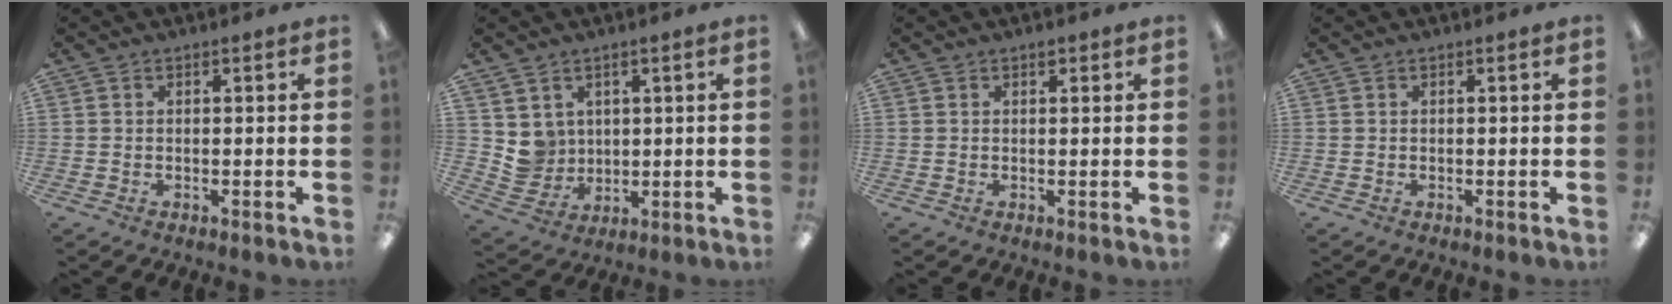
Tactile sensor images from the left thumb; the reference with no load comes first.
{"total": 6.5, "force": [3.3, 5.7, 0.1], "torque": [-0.015, -0.016, 0.069]}
{"total": 1.7, "force": [1.1, 1.0, 0.8], "torque": [-0.009, -0.001, 0.017]}
{"total": 0.0}